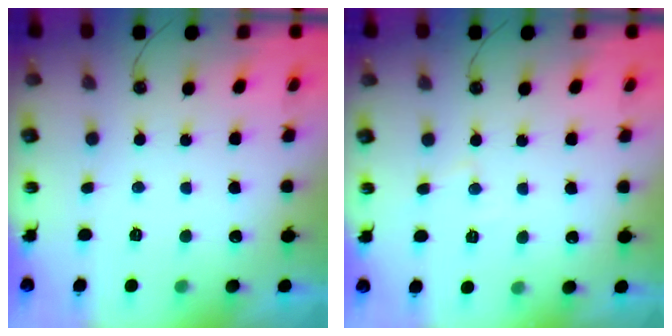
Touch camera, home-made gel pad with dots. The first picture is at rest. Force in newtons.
{"total": 4.4, "press": 4.3, "slide": 0.6}